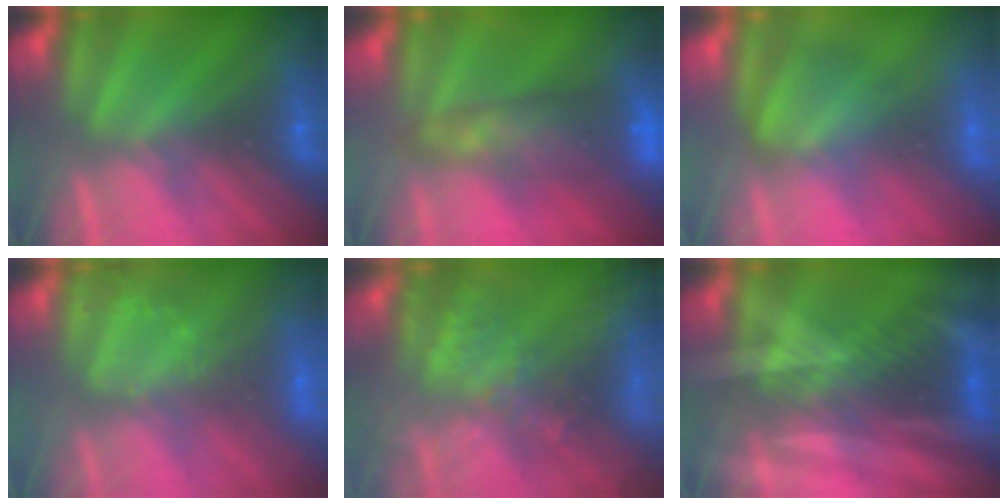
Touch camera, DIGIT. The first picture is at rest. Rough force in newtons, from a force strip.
{"total": 7.4}
{"total": 3.7}
{"total": 3.4}
{"total": 8.0}
{"total": 3.0}